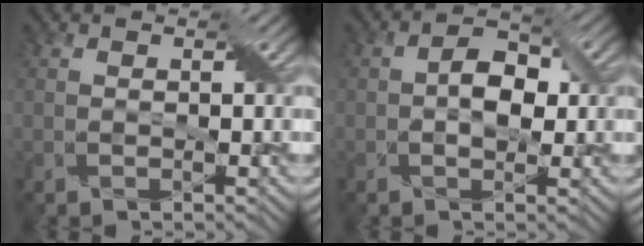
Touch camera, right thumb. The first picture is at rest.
{"total": 3.9, "force": [0.1, 2.6, 2.8], "torque": [-0.047, 0.002, -0.004]}